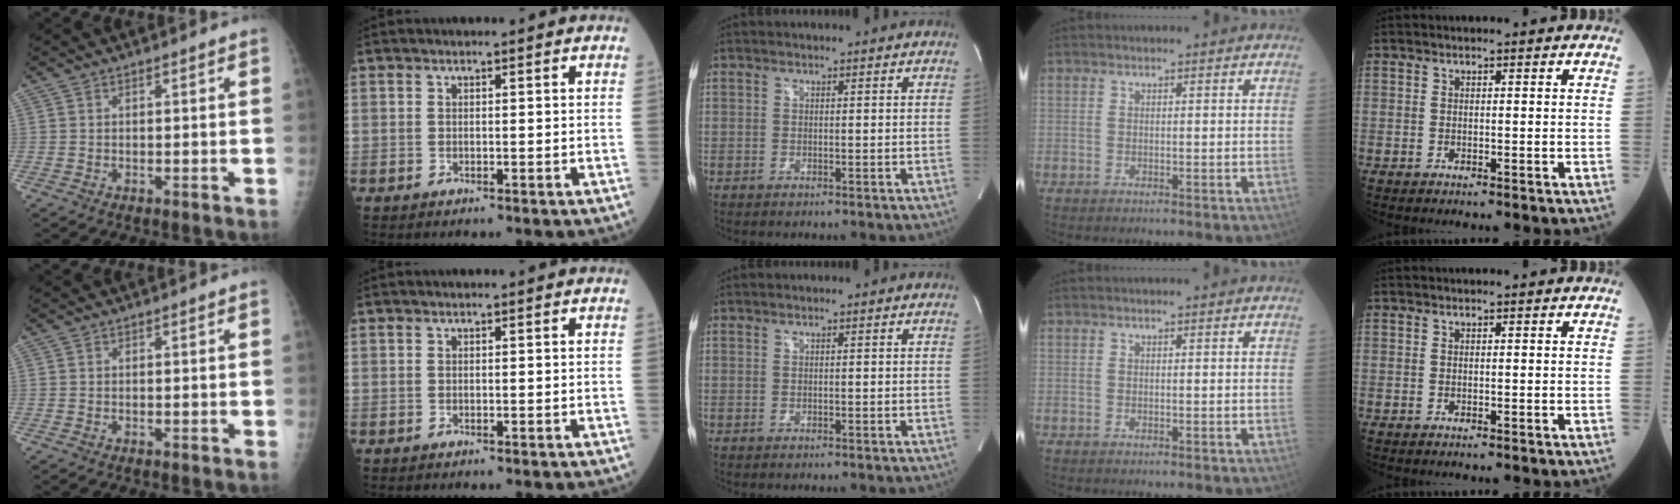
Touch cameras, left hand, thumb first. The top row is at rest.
{}